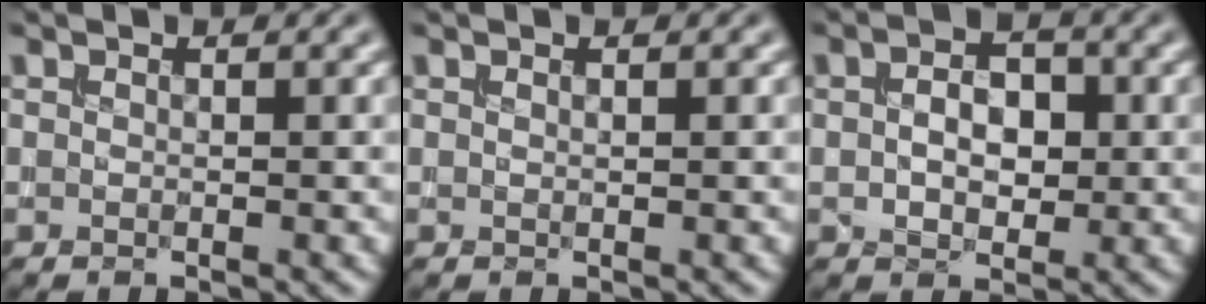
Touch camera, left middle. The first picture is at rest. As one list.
[{"total": 0.0}, {"total": 3.6, "force": [0.1, 2.3, 2.8], "torque": [-0.050, 0.004, -0.002]}]